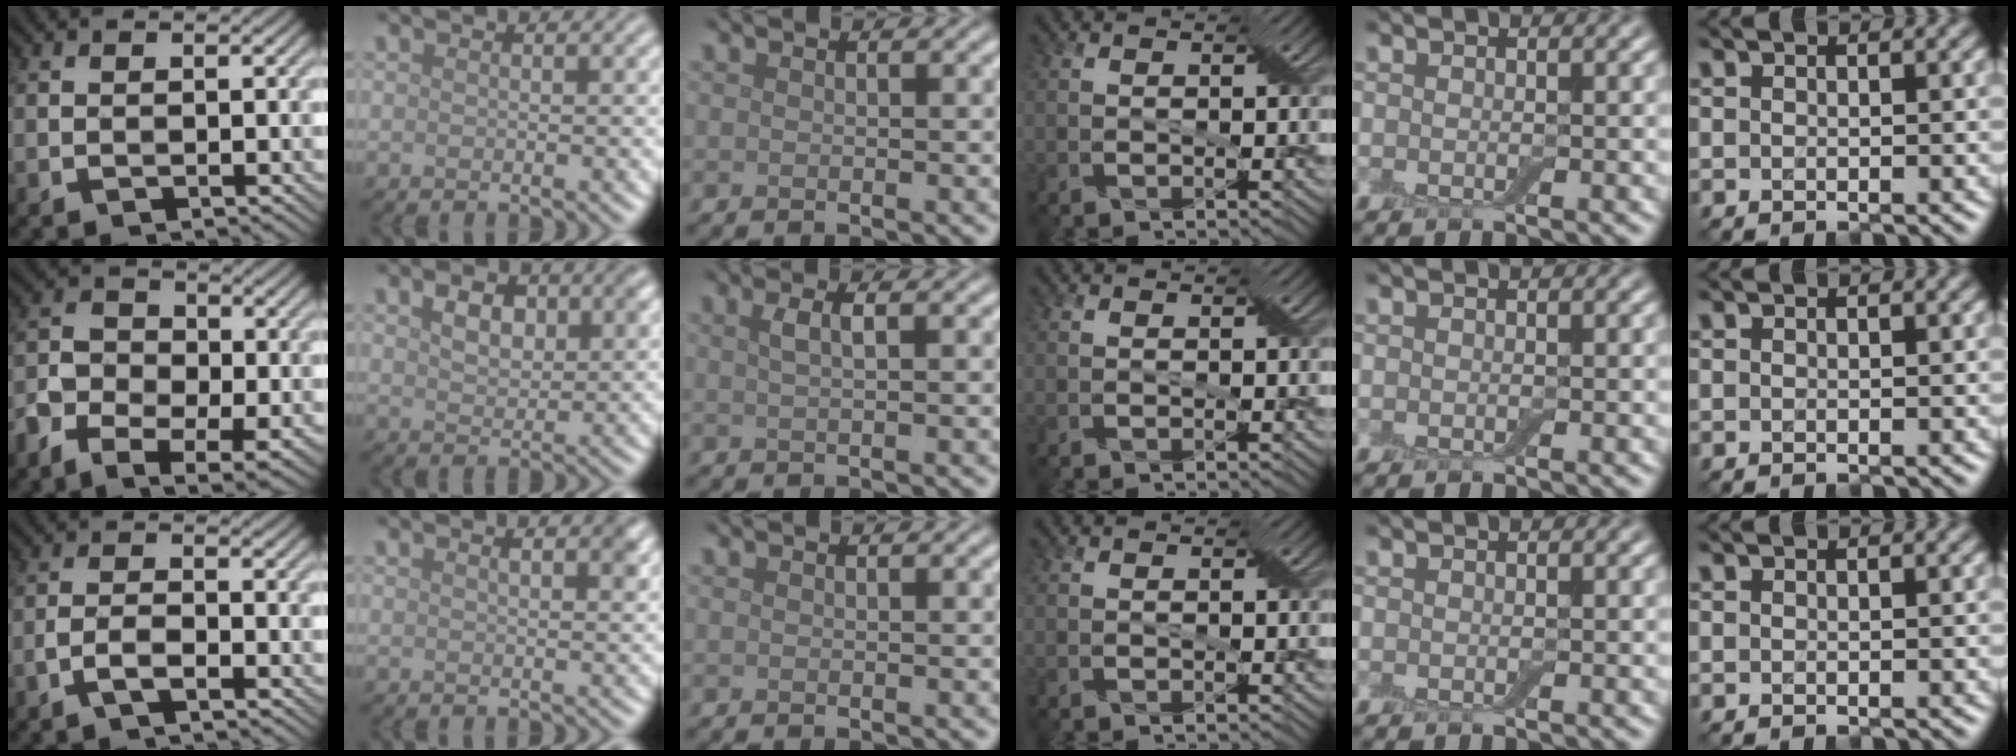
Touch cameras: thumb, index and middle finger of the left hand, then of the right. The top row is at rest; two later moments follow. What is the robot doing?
{"motion": "squeeze", "object": "air blower"}